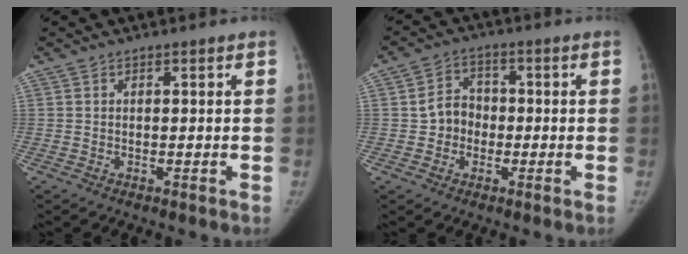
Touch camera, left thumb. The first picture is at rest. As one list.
[{"total": 5.8, "force": [-0.8, 5.1, 2.6], "torque": [-0.016, 0.018, -0.022]}]